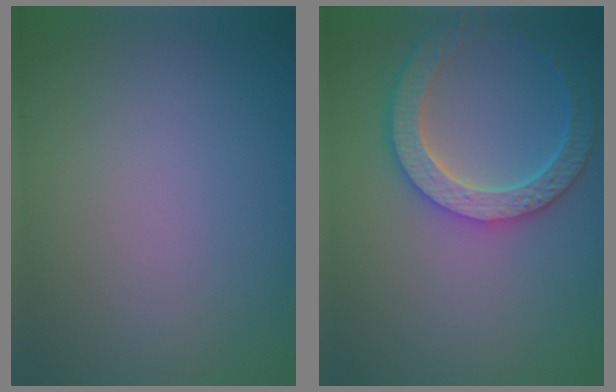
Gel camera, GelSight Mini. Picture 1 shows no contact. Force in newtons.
{"total": 5.9, "press": 4.7, "slide": 3.5}